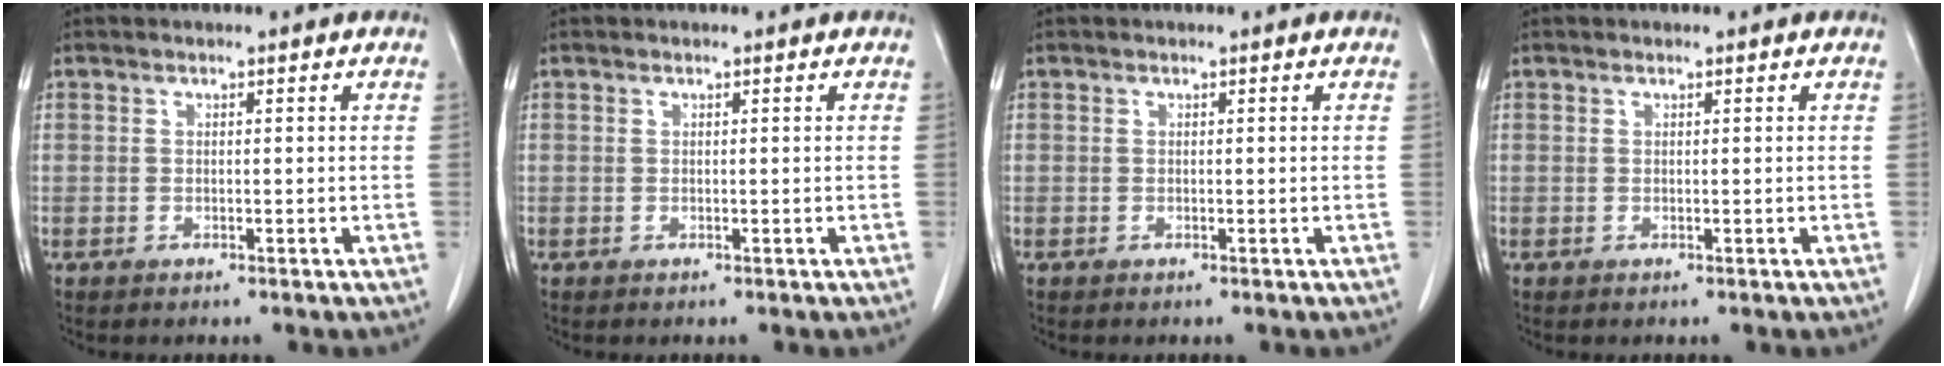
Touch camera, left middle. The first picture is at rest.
{"total": 0.0}
{"total": 0.0}
{"total": 0.0}